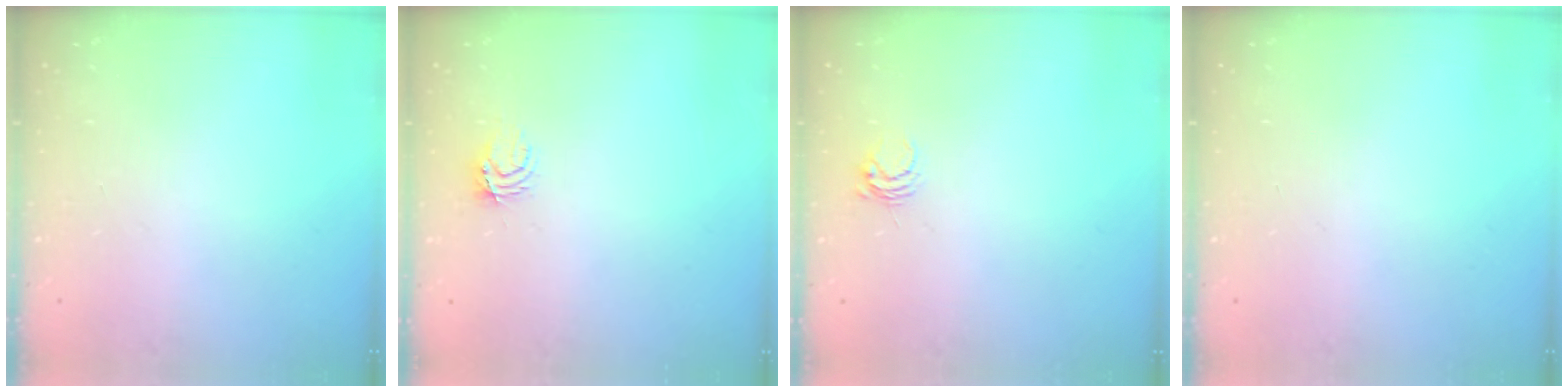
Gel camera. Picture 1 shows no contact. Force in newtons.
{"total": 3.9, "press": 3.9, "slide": 0.4}
{"total": 4.4, "press": 4.4, "slide": 0.3}
{"total": 0.0}